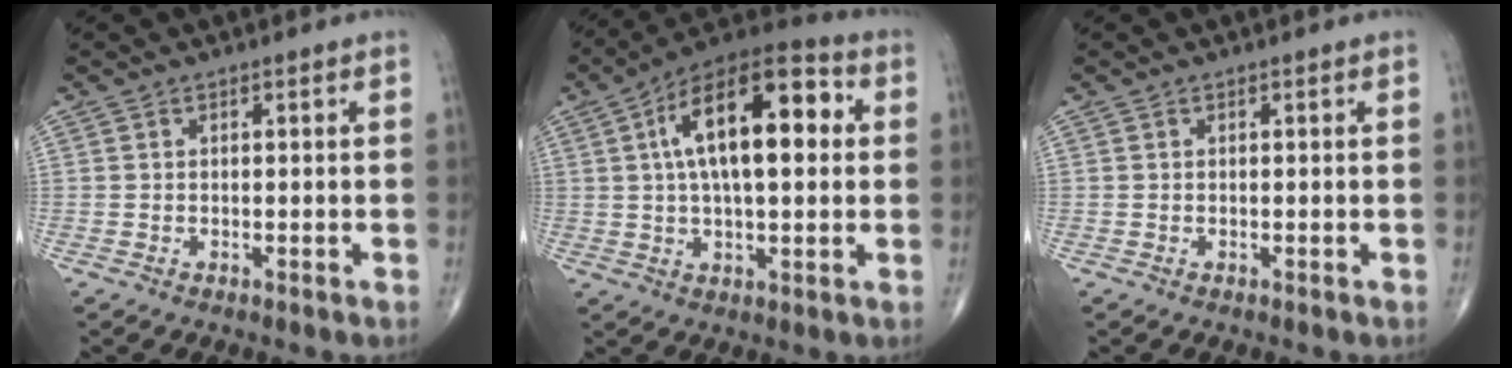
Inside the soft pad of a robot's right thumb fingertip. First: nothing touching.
{"total": 19.8, "force": [3.9, 8.7, 17.3], "torque": [-0.265, 0.024, 0.052]}
{"total": 0.0}